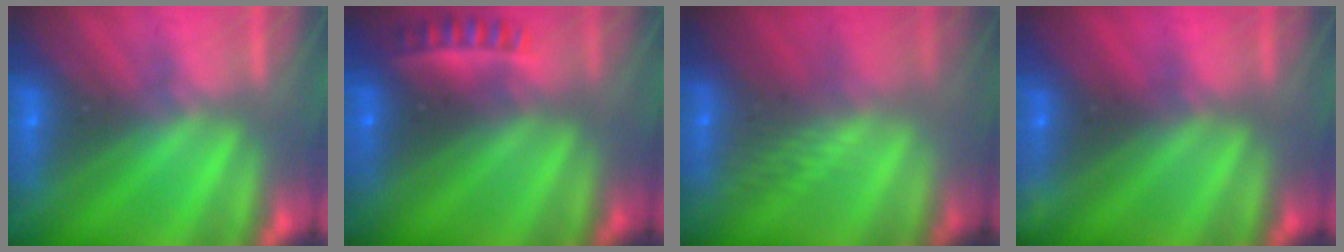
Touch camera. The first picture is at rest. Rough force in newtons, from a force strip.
{"total": 2.4}
{"total": 2.4}
{"total": 2.4}